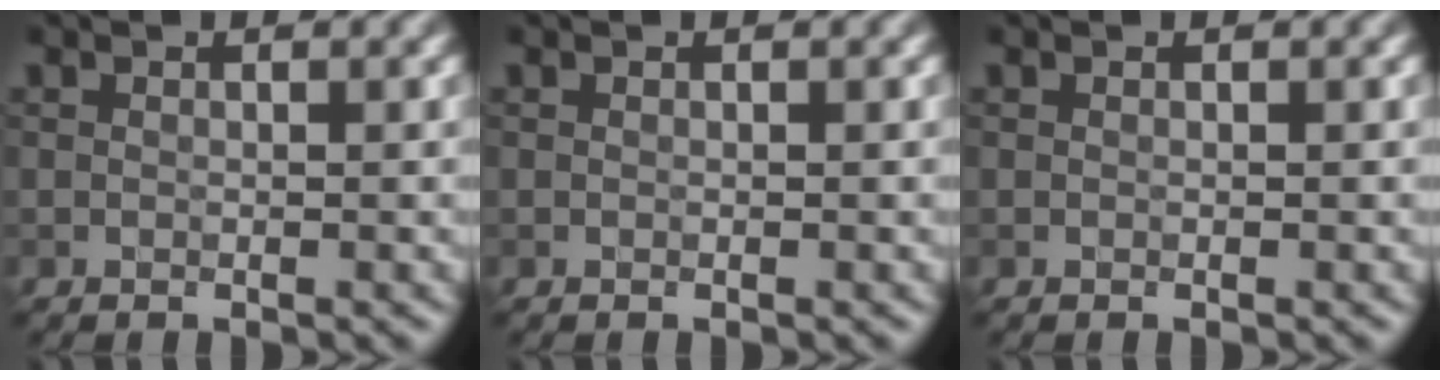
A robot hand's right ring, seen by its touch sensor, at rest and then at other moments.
{"total": 0.0}
{"total": 0.0}